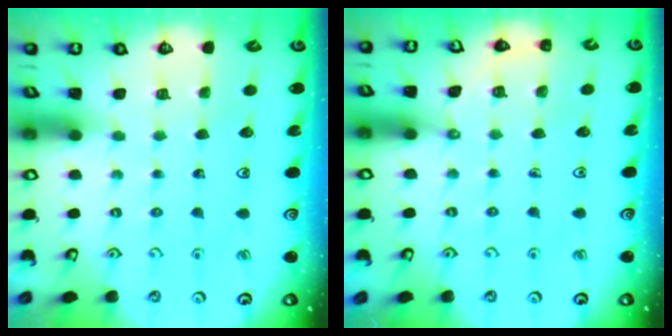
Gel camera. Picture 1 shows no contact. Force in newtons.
{"total": 6.0, "press": 5.8, "slide": 1.6}